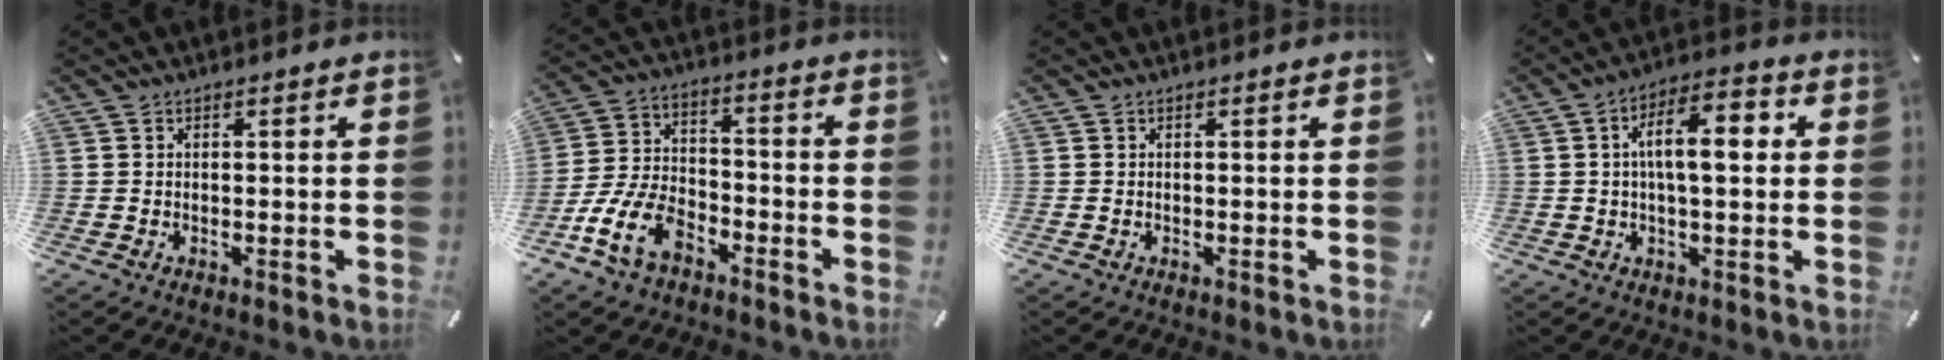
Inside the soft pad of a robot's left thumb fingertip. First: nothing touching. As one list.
[{"total": 12.7, "force": [-7.4, 7.7, 6.8], "torque": [-0.143, 0.042, -0.137]}, {"total": 0.0}, {"total": 10.7, "force": [1.8, 4.2, 9.6], "torque": [-0.164, 0.004, 0.022]}]